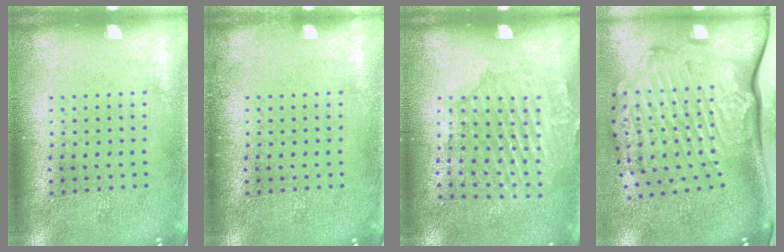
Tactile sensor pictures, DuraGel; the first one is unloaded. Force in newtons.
{"total": 0.6, "press": 0.5, "slide": 0.1}
{"total": 1.6, "press": 1.5, "slide": 0.4}
{"total": 3.6, "press": 2.4, "slide": 2.6}